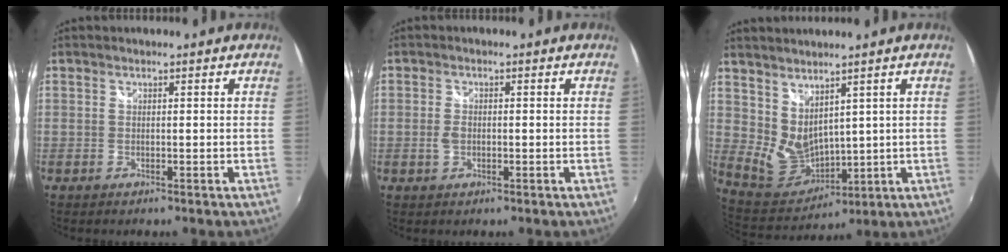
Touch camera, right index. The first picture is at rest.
{"total": 2.3, "force": [-0.5, 1.5, 1.6], "torque": [-0.032, 0.001, -0.011]}
{"total": 9.1, "force": [4.3, 5.9, 5.4], "torque": [-0.104, -0.010, 0.109]}